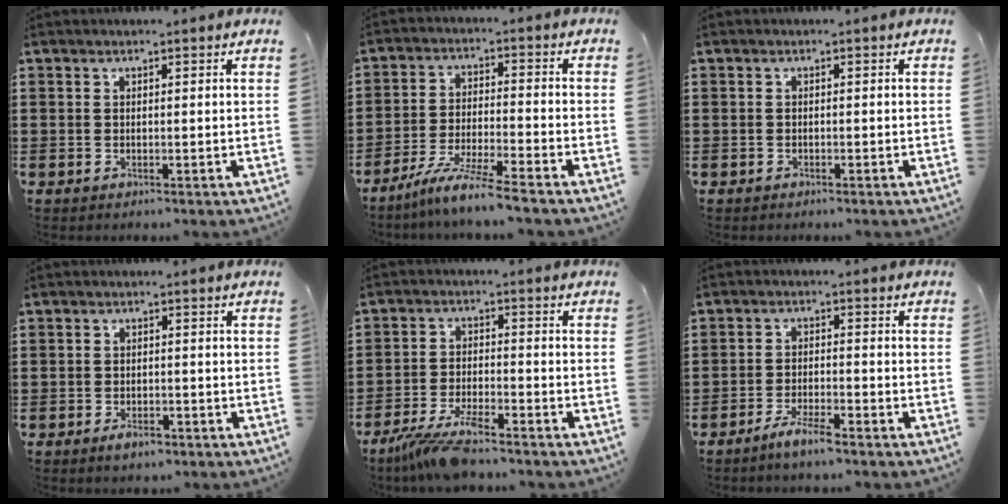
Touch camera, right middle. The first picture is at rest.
{"total": 7.2, "force": [-6.4, -0.6, 3.4], "torque": [-0.068, -0.016, -0.124]}
{"total": 0.7, "force": [-0.6, 0.3, 0.0], "torque": [-0.001, 0.003, -0.014]}
{"total": 2.3, "force": [-1.9, 1.2, 0.7], "torque": [-0.015, 0.003, -0.037]}
{"total": 6.7, "force": [-5.5, 0.9, 3.7], "torque": [-0.093, -0.015, -0.108]}
{"total": 3.5, "force": [-3.0, 0.3, 1.7], "torque": [-0.036, 0.002, -0.059]}